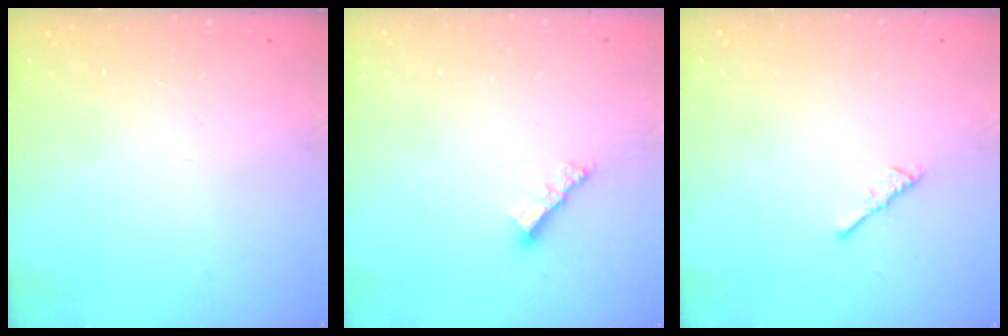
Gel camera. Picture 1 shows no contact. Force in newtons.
{"total": 3.5, "press": 3.5, "slide": 0.2}
{"total": 2.2, "press": 2.1, "slide": 0.5}